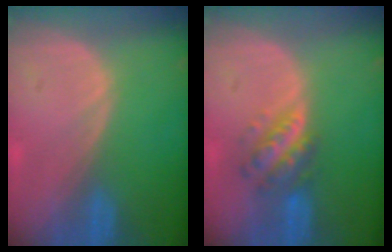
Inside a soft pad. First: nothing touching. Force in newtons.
{"total": 5.8, "press": 5.3, "slide": 2.3}